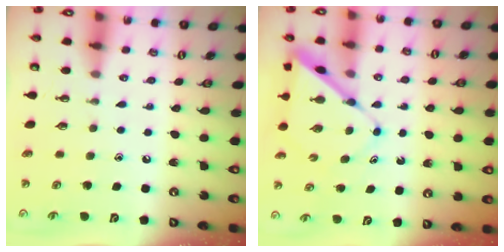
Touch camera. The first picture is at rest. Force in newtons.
{"total": 8.2, "press": 8.2, "slide": 0.8}